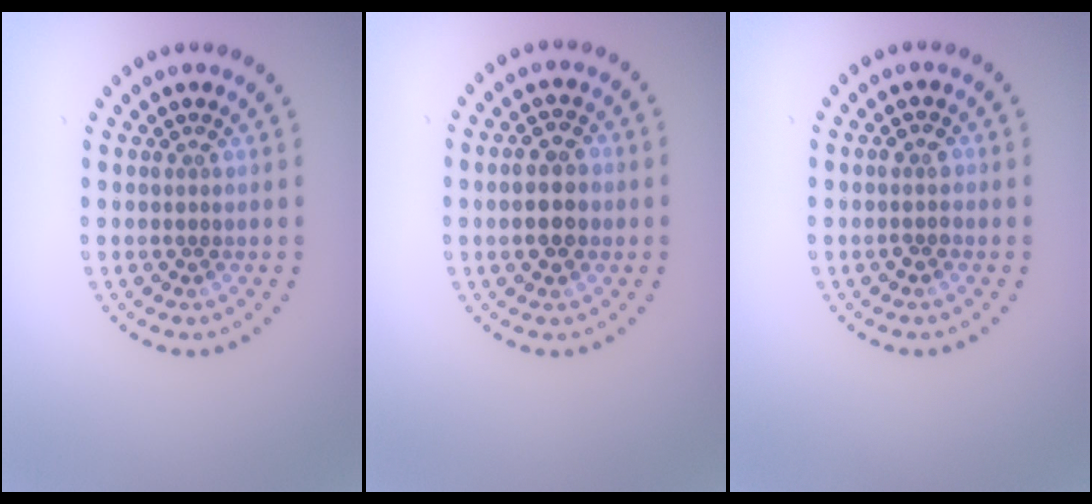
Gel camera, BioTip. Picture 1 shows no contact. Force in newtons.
{"total": 3.3, "press": 3.3, "slide": 0.4}
{"total": 1.4, "press": 1.4, "slide": 0.5}